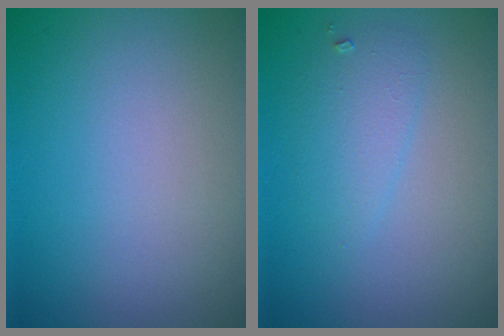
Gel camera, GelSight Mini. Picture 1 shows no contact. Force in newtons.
{"total": 2.0, "press": 2.0, "slide": 0.1}